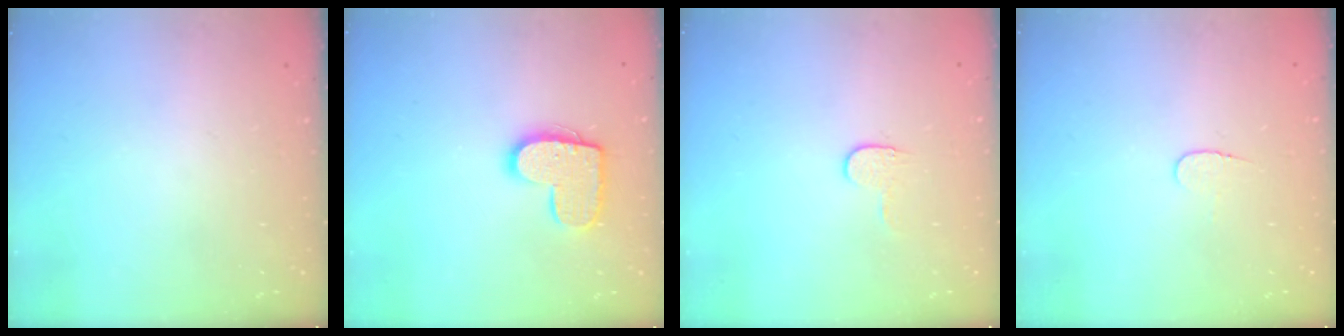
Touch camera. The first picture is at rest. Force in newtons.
{"total": 12.4, "press": 12.4, "slide": 0.6}
{"total": 3.5, "press": 3.5, "slide": 0.4}
{"total": 4.0, "press": 4.0, "slide": 0.4}